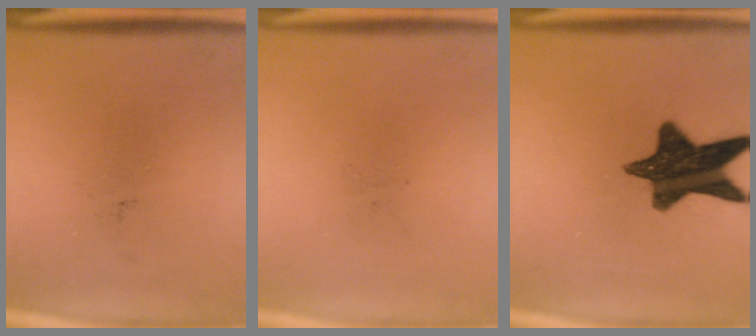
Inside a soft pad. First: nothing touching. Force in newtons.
{"total": 0.0}
{"total": 13.6}